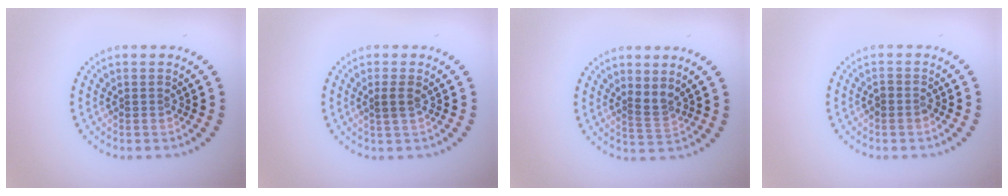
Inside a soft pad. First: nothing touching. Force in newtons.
{"total": 0.9, "press": 0.7, "slide": 0.6}
{"total": 1.7, "press": 1.2, "slide": 1.2}
{"total": 0.9, "press": 0.9, "slide": 0.3}